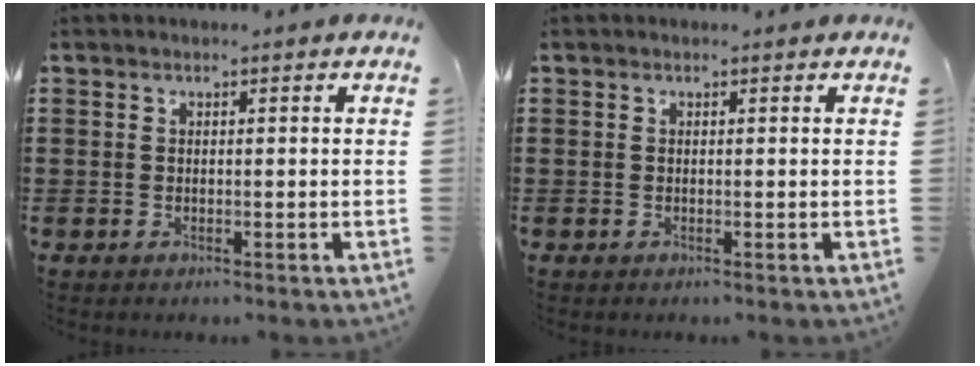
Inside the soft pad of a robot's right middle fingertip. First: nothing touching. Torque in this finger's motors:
{"motor_torque": [0.05, -0.06, 0.13, -0.01]}